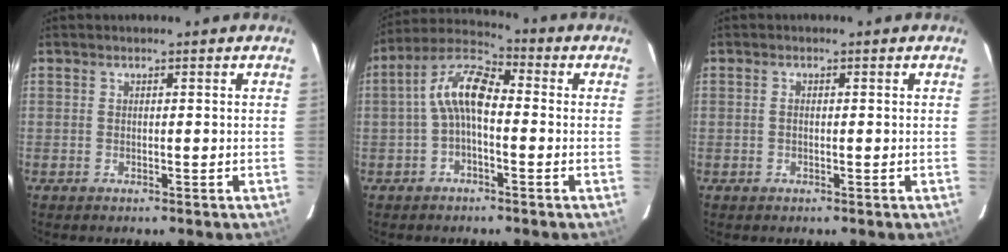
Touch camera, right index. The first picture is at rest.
{"total": 7.9, "force": [-1.0, 3.4, 7.0], "torque": [-0.151, 0.027, -0.026]}
{"total": 0.9, "force": [0.0, 0.5, 0.7], "torque": [-0.013, 0.002, -0.002]}